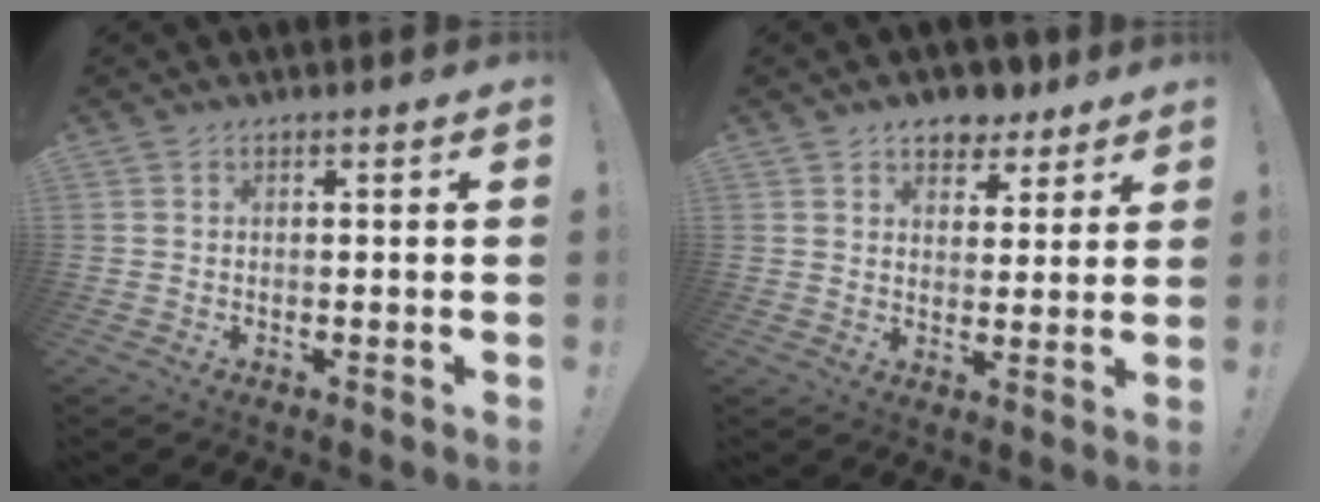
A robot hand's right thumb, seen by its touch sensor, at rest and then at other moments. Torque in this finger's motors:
{"motor_torque": [-0.52, 0.76, -0.08, 0.15, 0.01]}